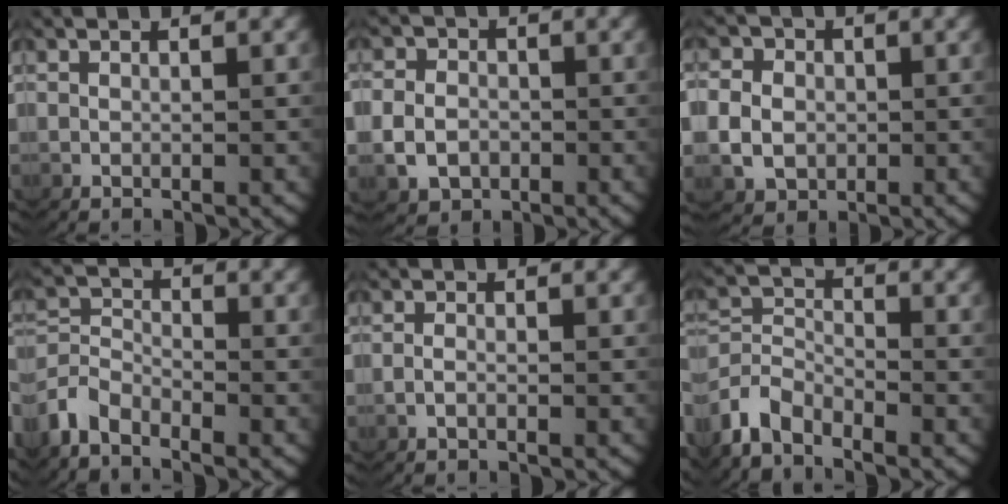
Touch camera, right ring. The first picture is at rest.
{"total": 3.5, "force": [-0.9, 3.1, 1.4], "torque": [-0.031, -0.005, -0.013]}
{"total": 4.3, "force": [-0.2, 3.8, 1.8], "torque": [-0.042, -0.003, -0.001]}
{"total": 4.3, "force": [-2.7, 3.0, 1.3], "torque": [-0.042, -0.022, -0.044]}
{"total": 0.7, "force": [-0.5, 0.1, 0.5], "torque": [-0.016, -0.005, -0.008]}
{"total": 4.7, "force": [-3.0, 3.3, 1.6], "torque": [-0.047, -0.024, -0.049]}